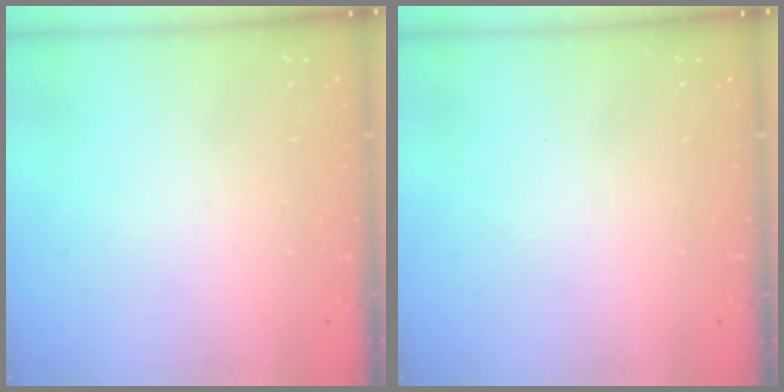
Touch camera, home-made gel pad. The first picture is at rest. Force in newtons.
{"total": 0.0}